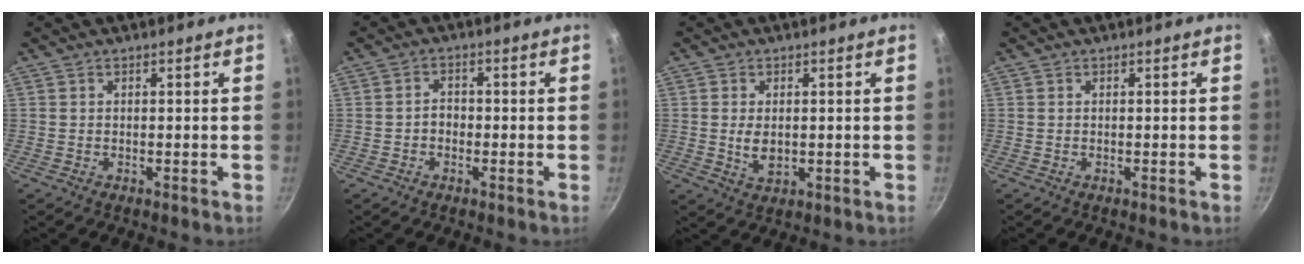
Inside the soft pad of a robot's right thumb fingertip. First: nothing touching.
{"total": 2.5, "force": [-0.7, 1.9, 1.5], "torque": [-0.011, 0.015, -0.013]}
{"total": 4.2, "force": [0.1, 2.6, 3.3], "torque": [-0.058, -0.008, 0.007]}
{"total": 0.0}